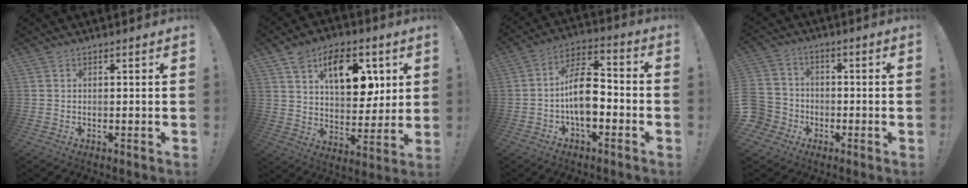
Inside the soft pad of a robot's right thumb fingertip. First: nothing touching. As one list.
[{"total": 15.9, "force": [7.2, 9.7, 10.3], "torque": [-0.136, -0.023, 0.125]}, {"total": 13.2, "force": [-2.9, 7.2, 10.6], "torque": [-0.185, 0.019, -0.052]}, {"total": 8.4, "force": [-2.8, 7.6, 2.2], "torque": [-0.048, 0.024, -0.049]}]